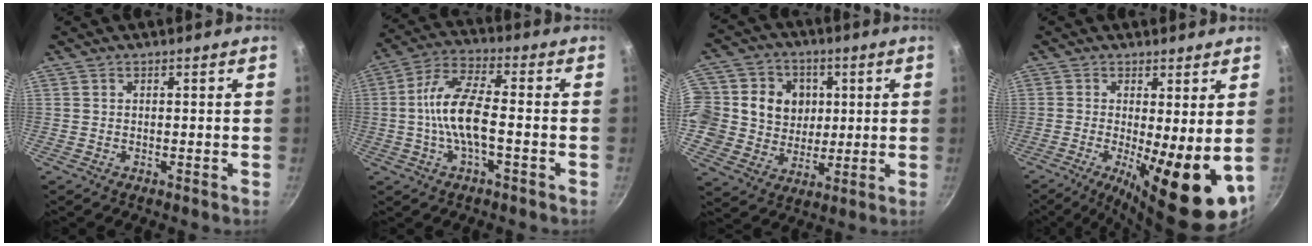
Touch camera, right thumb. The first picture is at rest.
{"total": 11.1, "force": [-1.8, 4.1, 10.1], "torque": [-0.198, 0.032, -0.049]}
{"total": 18.1, "force": [2.8, 16.5, 6.9], "torque": [-0.136, 0.015, 0.047]}
{"total": 14.8, "force": [-2.1, 4.2, 14.1], "torque": [-0.199, -0.015, -0.025]}